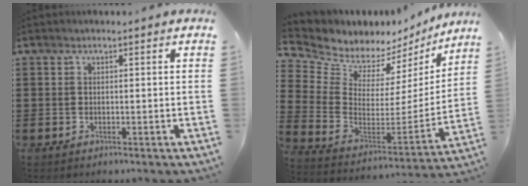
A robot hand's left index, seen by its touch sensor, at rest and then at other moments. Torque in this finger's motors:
{"motor_torque": [-0.24, -0.62, 0.13, 0.01]}